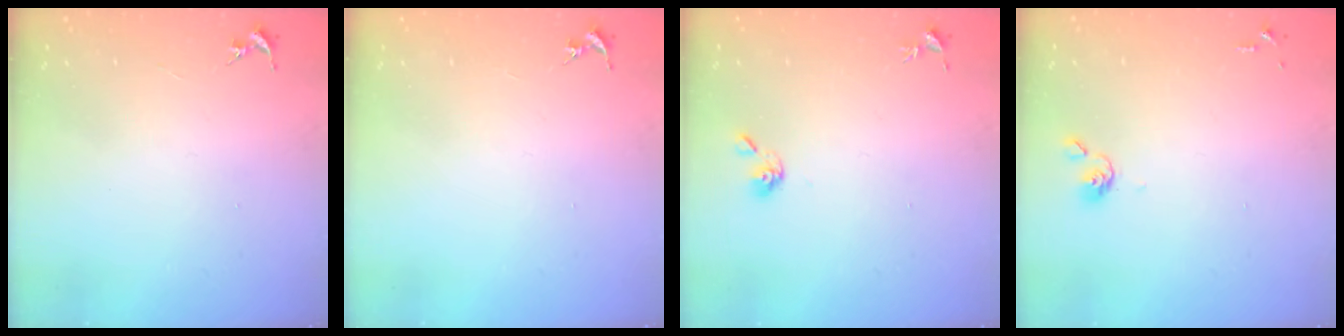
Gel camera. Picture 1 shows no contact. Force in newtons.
{"total": 0.0}
{"total": 5.2, "press": 5.1, "slide": 0.6}
{"total": 3.8, "press": 3.7, "slide": 0.8}